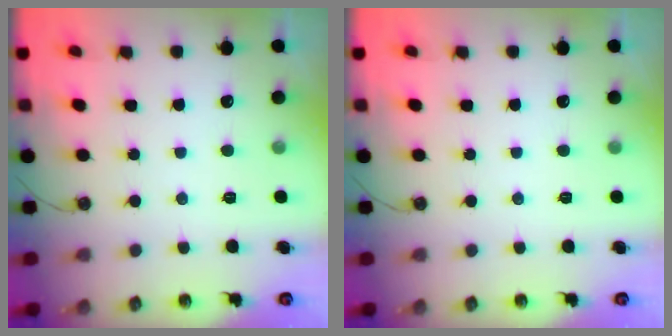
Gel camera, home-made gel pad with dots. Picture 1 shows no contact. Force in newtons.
{"total": 0.0}